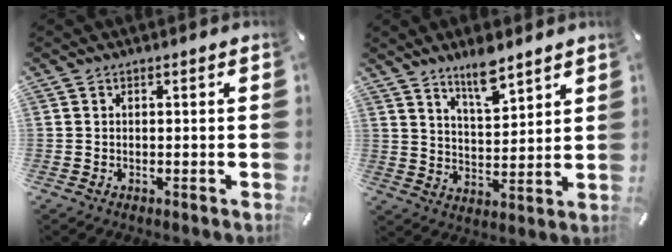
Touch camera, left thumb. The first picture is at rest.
{"total": 8.5, "force": [7.3, 2.4, 3.6], "torque": [-0.058, -0.045, 0.130]}